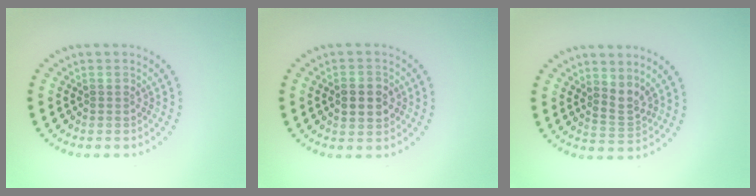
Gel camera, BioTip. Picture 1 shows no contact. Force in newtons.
{"total": 3.0, "press": 3.0, "slide": 0.1}
{"total": 2.2, "press": 1.5, "slide": 1.6}